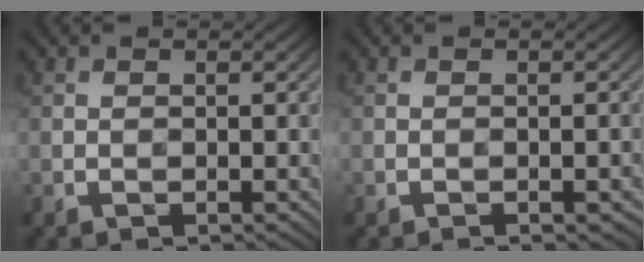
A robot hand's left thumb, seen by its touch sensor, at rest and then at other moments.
{"total": 1.2, "force": [-0.8, 0.1, 0.9], "torque": [-0.009, 0.004, -0.009]}